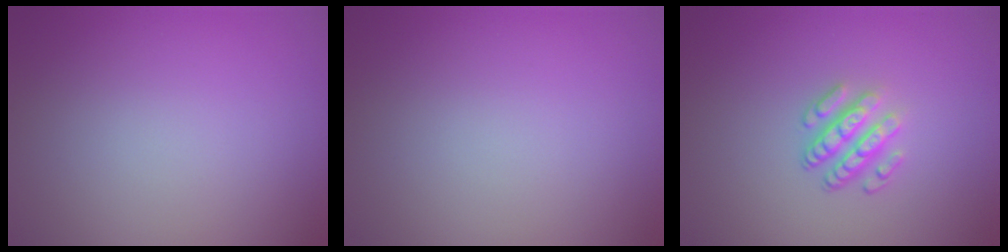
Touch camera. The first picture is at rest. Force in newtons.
{"total": 0.0}
{"total": 3.3, "press": 2.5, "slide": 2.2}